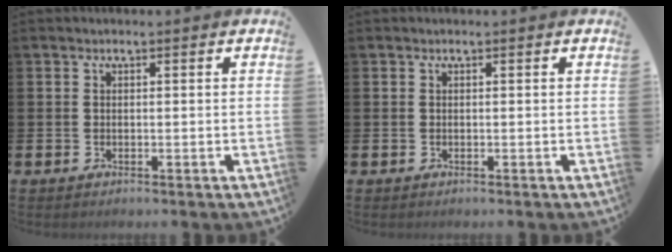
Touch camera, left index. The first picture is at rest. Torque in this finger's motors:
{"motor_torque": [-0.03, 0.03, 0.00, 0.00]}